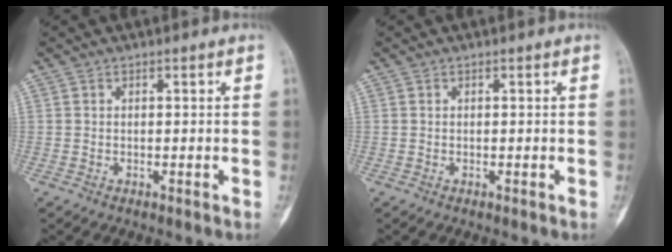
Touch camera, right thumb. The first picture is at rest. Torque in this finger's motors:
{"motor_torque": [0.02, 0.01, 0.01, -0.01, 0.01]}